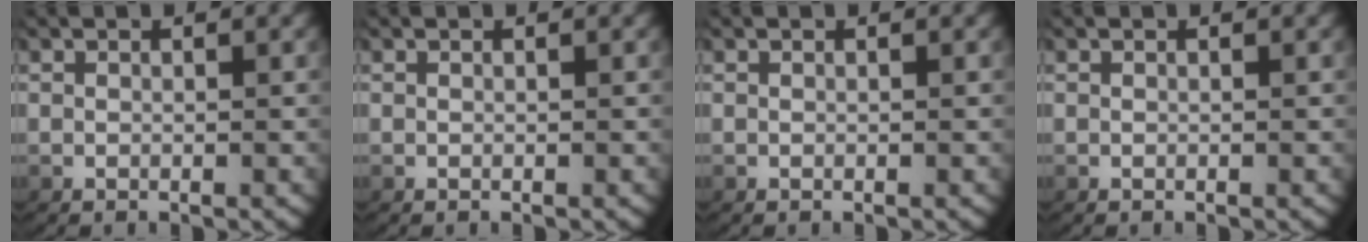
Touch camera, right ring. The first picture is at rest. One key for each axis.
{"total": 0.0}
{"total": 0.0}
{"total": 0.0}